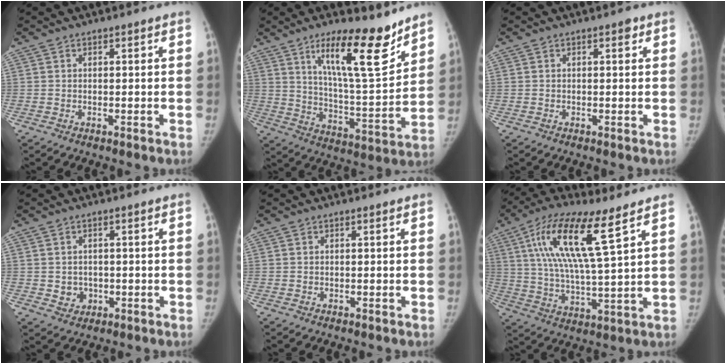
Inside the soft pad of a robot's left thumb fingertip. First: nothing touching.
{"total": 17.3, "force": [11.4, 4.2, 12.3], "torque": [-0.165, -0.082, 0.195]}
{"total": 1.1, "force": [0.5, 0.6, 0.7], "torque": [-0.005, 0.000, 0.005]}
{"total": 3.2, "force": [-0.4, 2.9, 1.1], "torque": [-0.002, 0.002, 0.002]}
{"total": 0.0}
{"total": 16.0, "force": [7.4, 3.2, 13.8], "torque": [-0.273, -0.022, 0.138]}